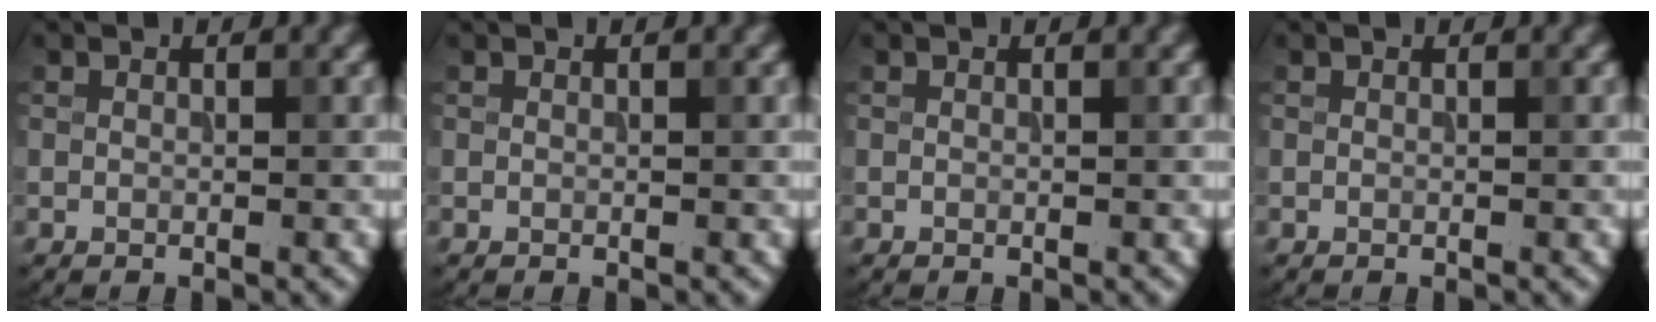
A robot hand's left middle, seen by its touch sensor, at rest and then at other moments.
{"total": 0.0}
{"total": 0.0}
{"total": 0.0}